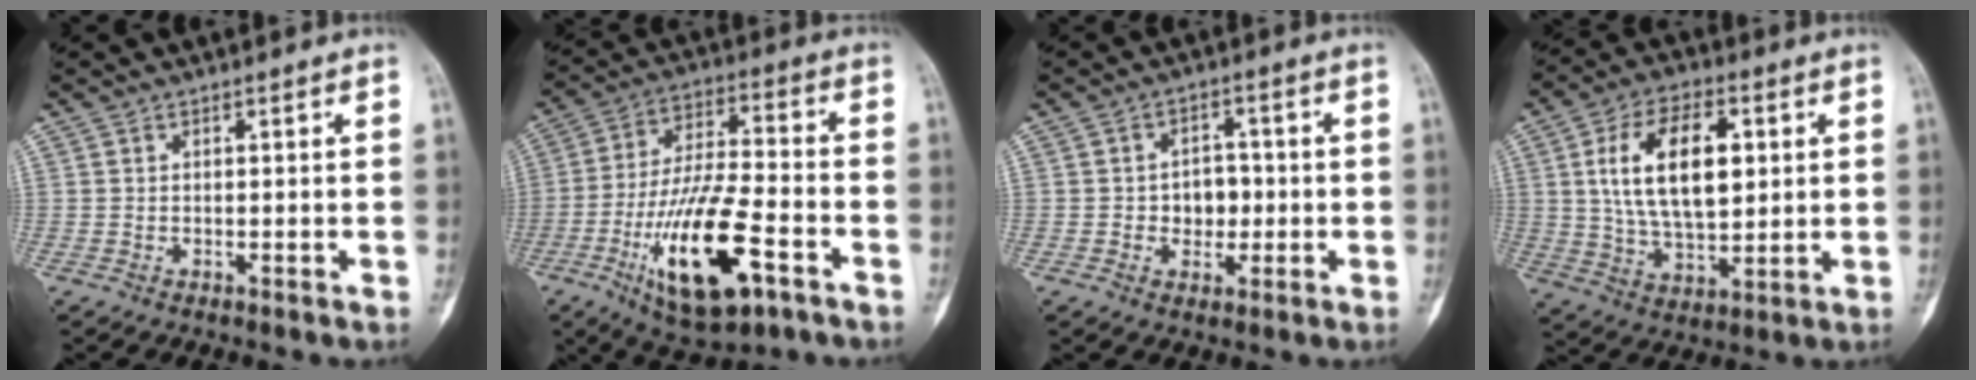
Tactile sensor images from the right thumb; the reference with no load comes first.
{"total": 19.4, "force": [-7.9, 6.9, 16.3], "torque": [-0.294, 0.030, -0.128]}
{"total": 5.5, "force": [-0.6, 4.3, 3.4], "torque": [-0.018, 0.011, -0.012]}
{"total": 16.4, "force": [3.4, 8.8, 13.4], "torque": [-0.218, -0.005, 0.065]}